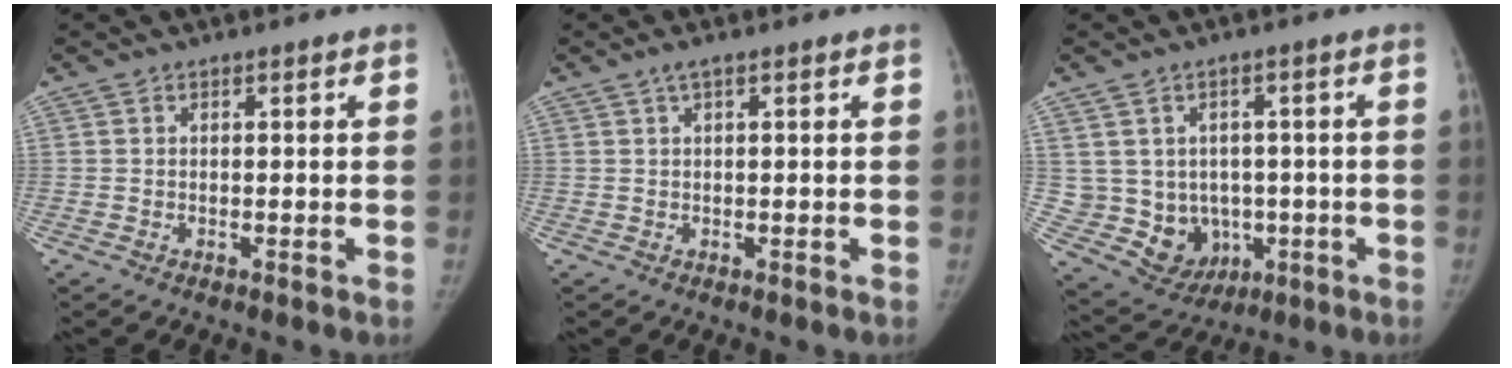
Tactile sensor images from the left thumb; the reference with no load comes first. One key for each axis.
{"total": 1.2, "fx": 0.7, "fy": 0.2, "fz": 1.0, "tx": -0.025, "ty": 0.010, "tz": 0.013}
{"total": 10.2, "fx": -0.8, "fy": 9.0, "fz": 4.6, "tx": -0.047, "ty": 0.007, "tz": 0.015}